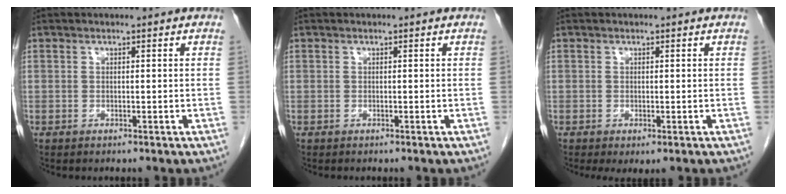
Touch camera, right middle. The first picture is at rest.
{"total": 0.0}
{"total": 1.6, "force": [-0.6, 0.8, 1.3], "torque": [-0.024, -0.005, -0.002]}